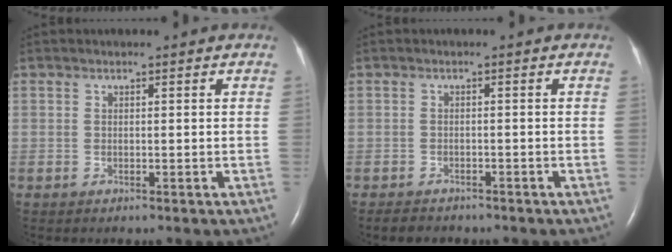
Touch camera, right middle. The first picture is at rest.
{"total": 2.9, "force": [-2.5, 1.2, 0.8], "torque": [-0.020, -0.004, -0.034]}